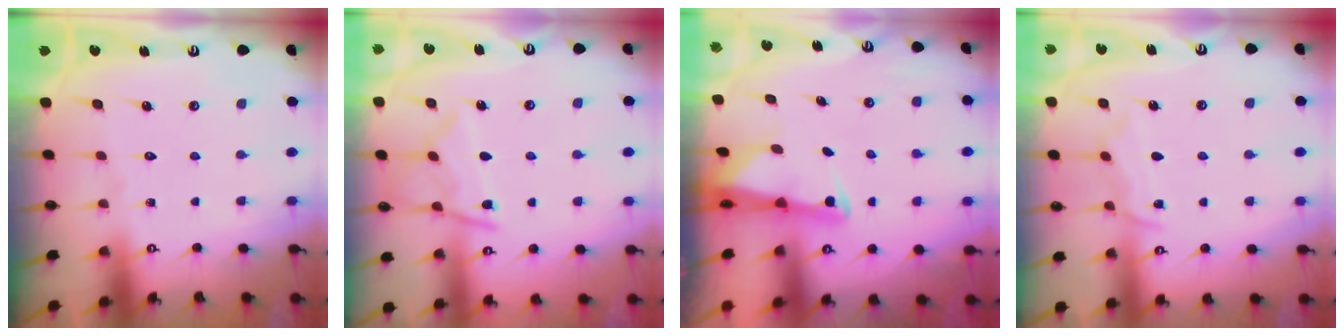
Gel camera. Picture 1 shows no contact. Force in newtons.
{"total": 9.4, "press": 9.4, "slide": 0.8}
{"total": 2.8, "press": 2.7, "slide": 0.6}
{"total": 7.1, "press": 7.0, "slide": 0.6}